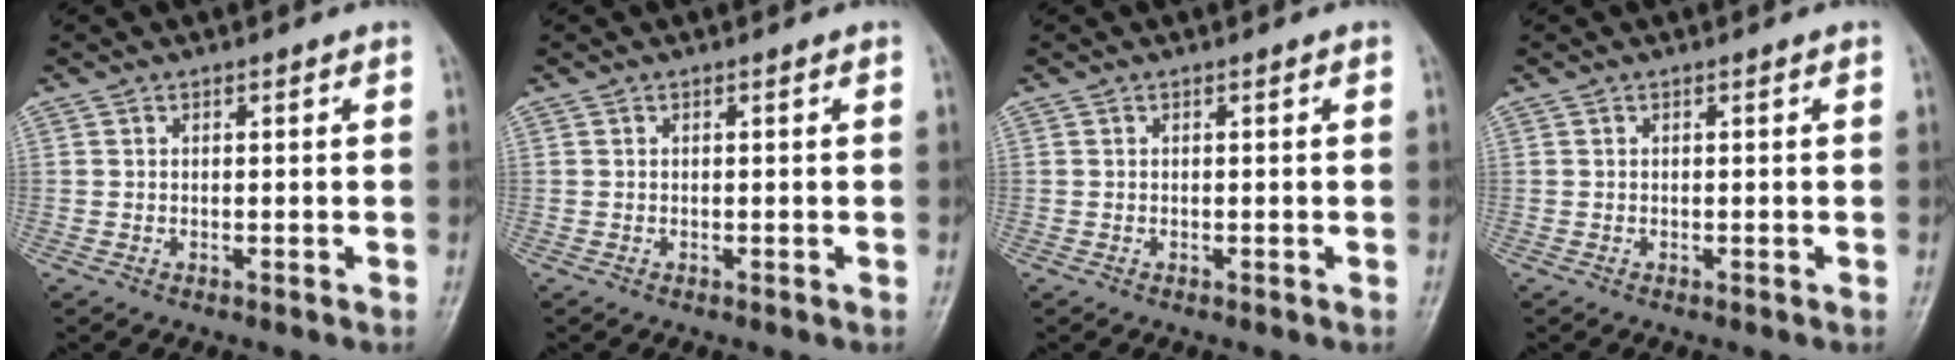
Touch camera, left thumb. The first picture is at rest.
{"total": 0.0}
{"total": 0.0}
{"total": 0.0}